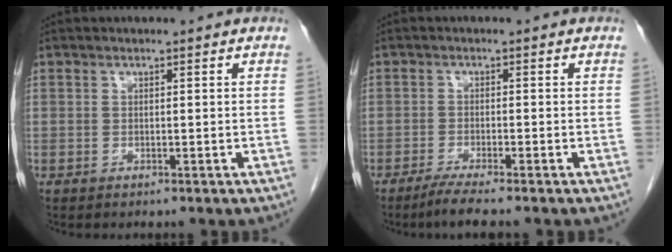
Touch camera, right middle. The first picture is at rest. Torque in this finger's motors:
{"motor_torque": [0.10, -0.07, 0.01, 0.03]}